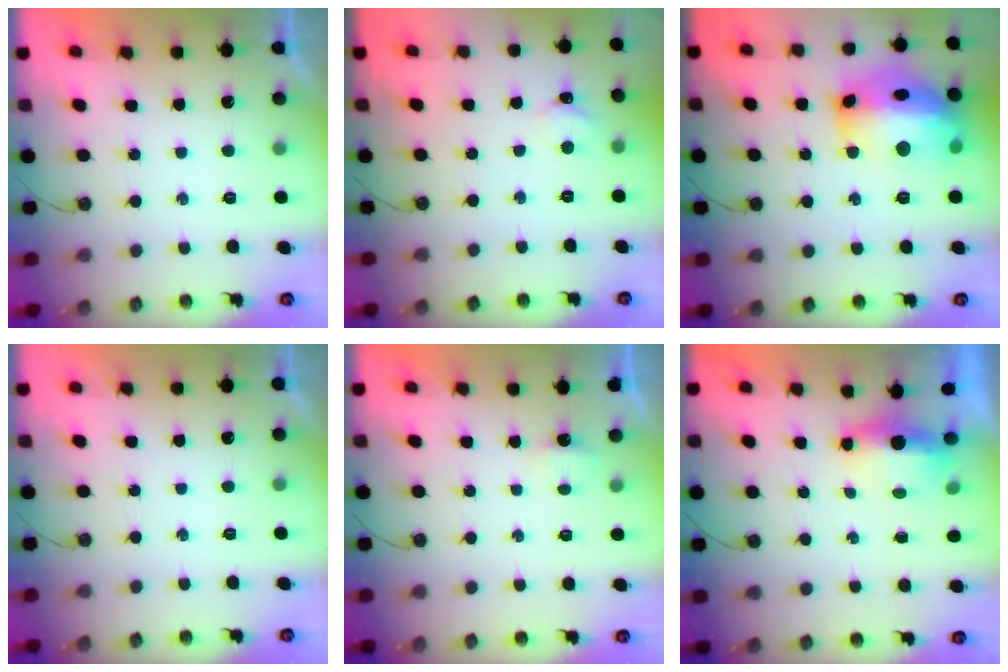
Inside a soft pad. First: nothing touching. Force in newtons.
{"total": 2.3, "press": 2.3, "slide": 0.4}
{"total": 21.9, "press": 21.8, "slide": 2.0}
{"total": 0.0}
{"total": 5.2, "press": 1.8, "slide": 4.9}
{"total": 5.1, "press": 5.0, "slide": 1.2}